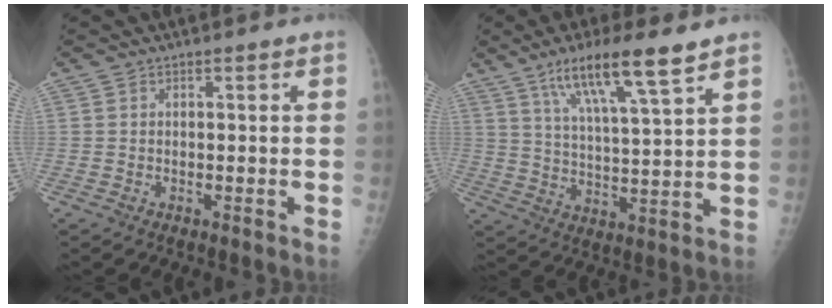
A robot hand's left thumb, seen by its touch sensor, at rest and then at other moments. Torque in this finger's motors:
{"motor_torque": [0.33, -0.14, 1.13, -0.75, 0.18]}